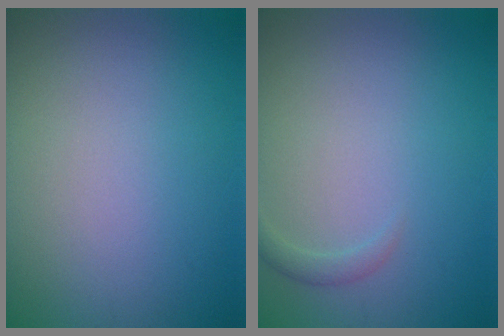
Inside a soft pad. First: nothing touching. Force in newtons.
{"total": 1.0, "press": 1.0, "slide": 0.0}